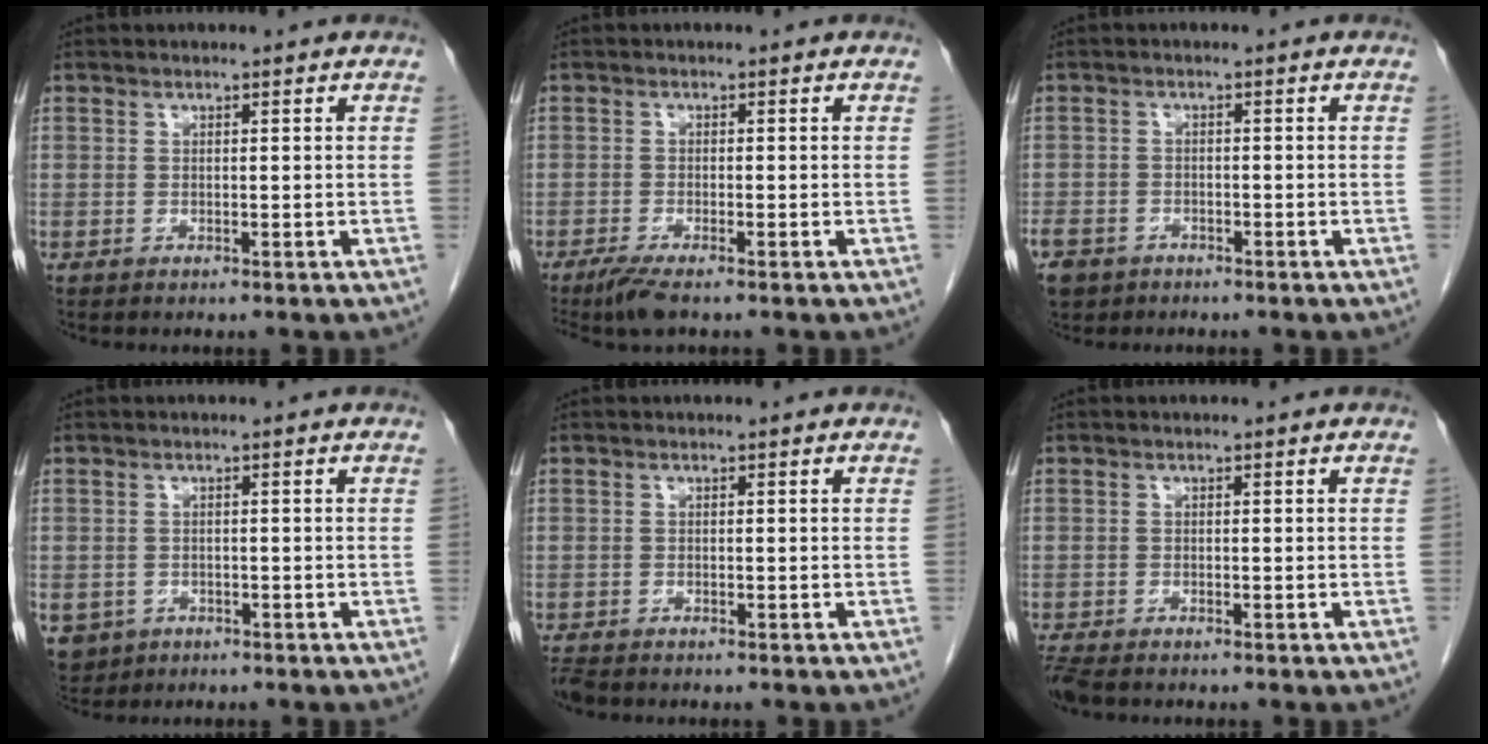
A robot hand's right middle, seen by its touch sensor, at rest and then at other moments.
{"total": 3.3, "force": [-2.3, 0.7, 2.2], "torque": [-0.044, -0.008, -0.040]}
{"total": 7.6, "force": [-4.8, 5.4, 2.4], "torque": [-0.072, -0.002, -0.078]}
{"total": 5.2, "force": [-2.6, 4.4, 1.3], "torque": [-0.028, 0.001, -0.036]}
{"total": 2.3, "force": [-2.0, 0.7, 0.9], "torque": [-0.023, -0.007, -0.035]}
{"total": 3.4, "force": [-2.9, 0.9, 1.6], "torque": [-0.037, -0.011, -0.051]}